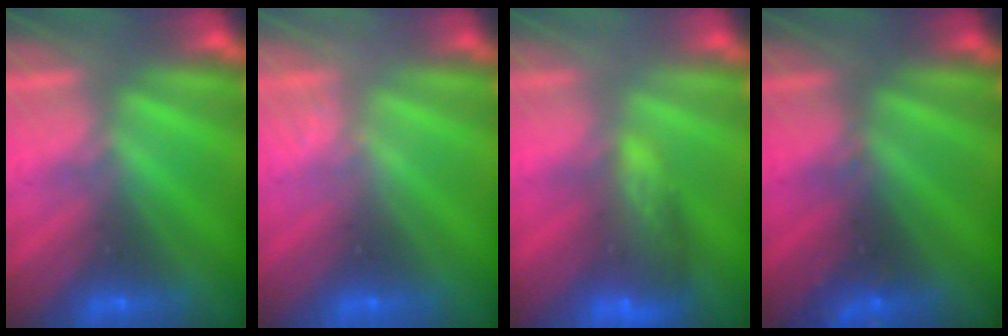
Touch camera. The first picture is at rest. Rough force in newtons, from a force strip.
{"total": 1.6}
{"total": 7.3}
{"total": 2.4}